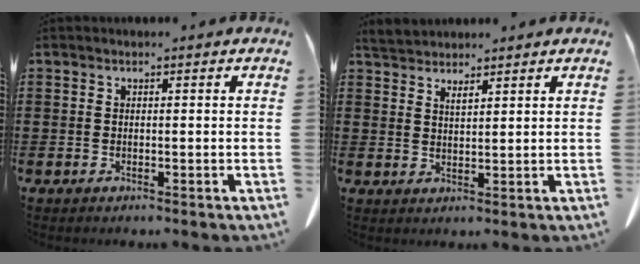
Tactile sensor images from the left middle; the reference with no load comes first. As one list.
[{"total": 2.7, "force": [2.6, 0.4, 0.6], "torque": [-0.018, -0.001, 0.050]}]